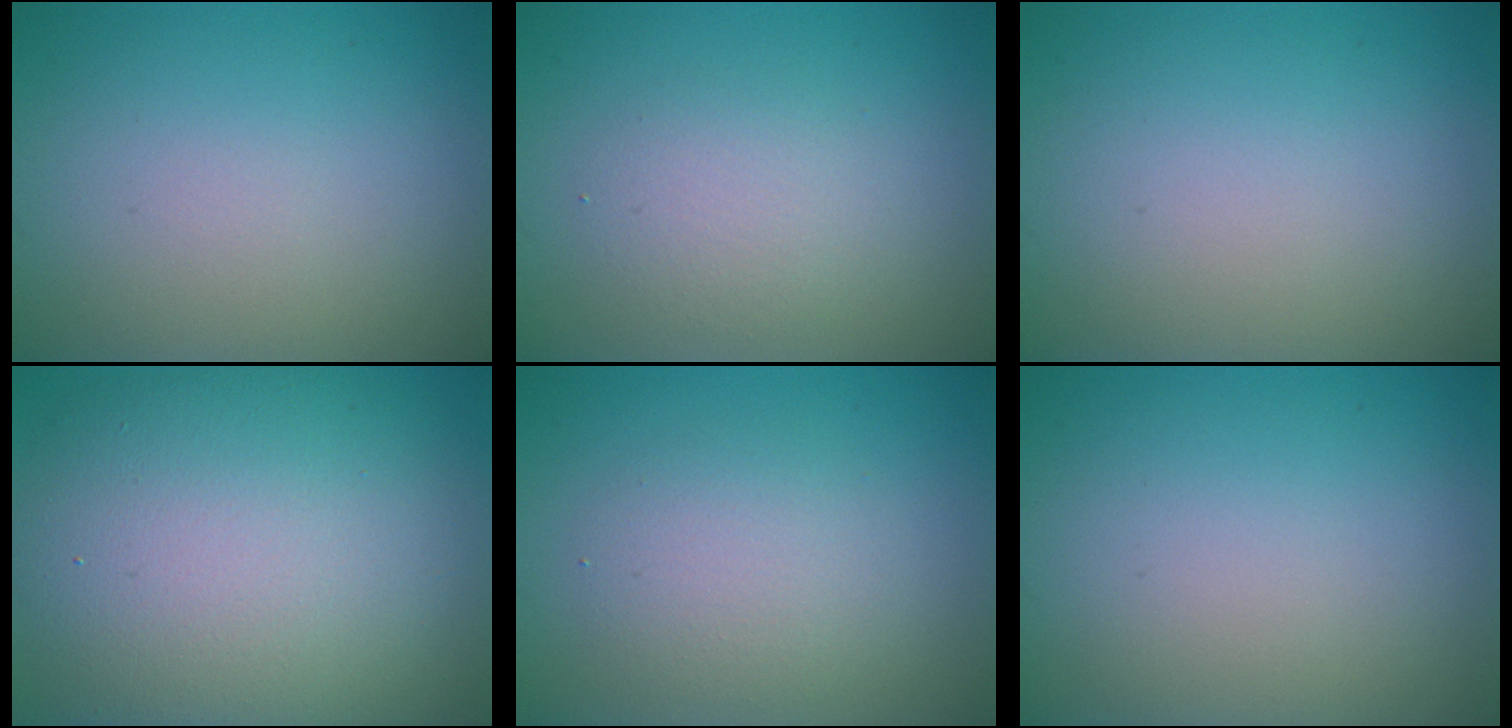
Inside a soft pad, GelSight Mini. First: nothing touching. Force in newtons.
{"total": 2.5, "press": 2.5, "slide": 0.1}
{"total": 0.0}
{"total": 13.6, "press": 13.6, "slide": 0.9}
{"total": 3.0, "press": 3.0, "slide": 0.2}
{"total": 0.0}